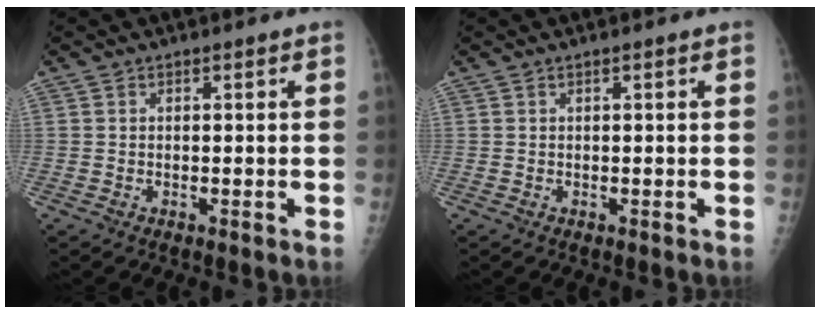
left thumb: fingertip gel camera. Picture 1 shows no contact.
{"total": 0.0}